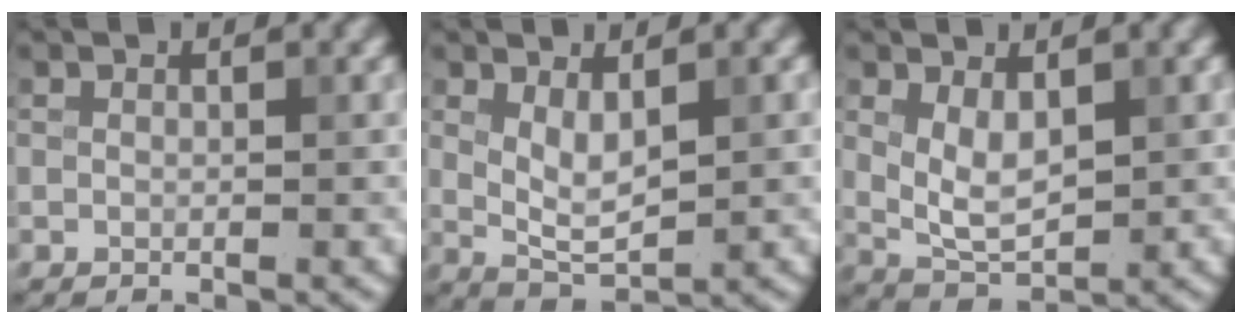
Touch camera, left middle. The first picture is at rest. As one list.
[{"total": 3.2, "force": [0.8, 1.2, 2.9], "torque": [-0.060, -0.007, 0.021]}, {"total": 3.7, "force": [0.9, 1.8, 3.0], "torque": [-0.064, -0.006, 0.023]}]